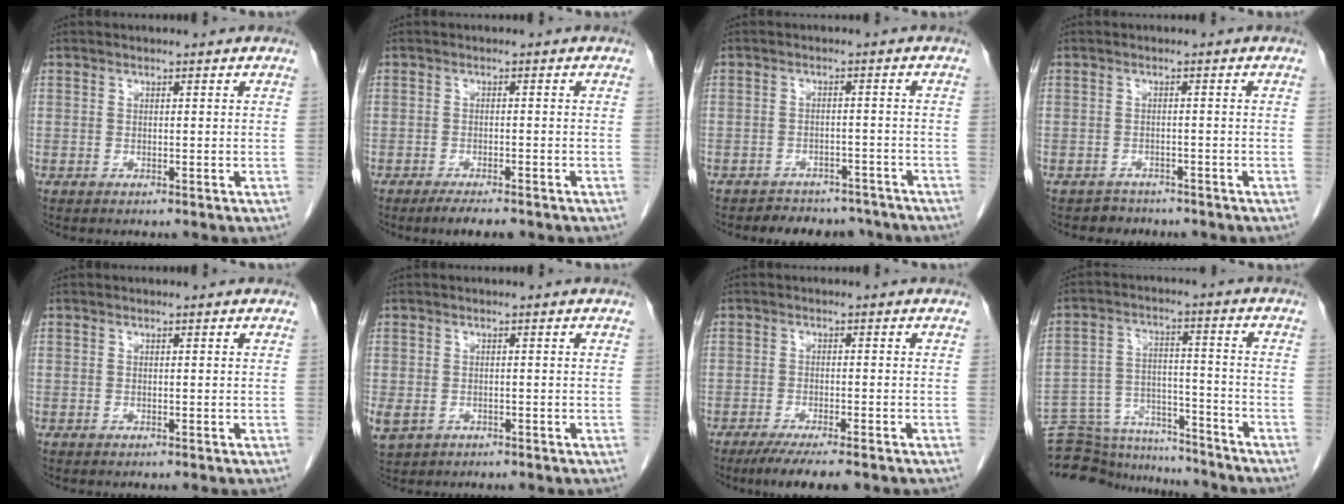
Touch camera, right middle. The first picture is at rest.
{"total": 3.6, "force": [-2.9, 0.7, 2.1], "torque": [-0.032, -0.005, -0.043]}
{"total": 8.4, "force": [-7.5, 3.6, 1.0], "torque": [-0.004, 0.005, -0.088]}
{"total": 2.6, "force": [-2.1, 1.3, -0.6], "torque": [0.004, 0.004, -0.035]}
{"total": 0.0}
{"total": 4.2, "force": [-1.8, 3.2, 1.9], "torque": [-0.044, -0.007, -0.023]}
{"total": 7.0, "force": [-5.4, 0.7, 4.4], "torque": [-0.063, -0.015, -0.082]}
{"total": 16.7, "force": [-15.8, 4.0, 3.5], "torque": [-0.072, 0.029, -0.237]}